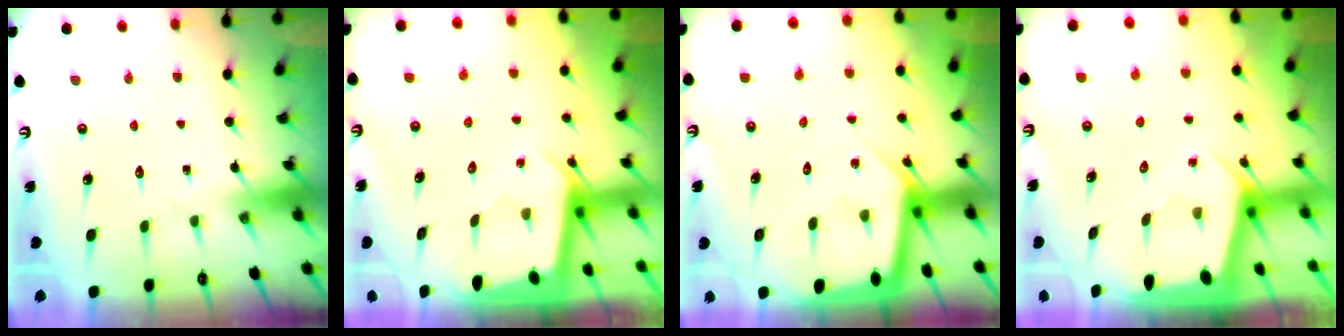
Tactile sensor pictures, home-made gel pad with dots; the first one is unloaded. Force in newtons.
{"total": 2.1, "press": 2.1, "slide": 0.2}
{"total": 4.9, "press": 4.9, "slide": 0.6}
{"total": 2.1, "press": 2.0, "slide": 0.3}